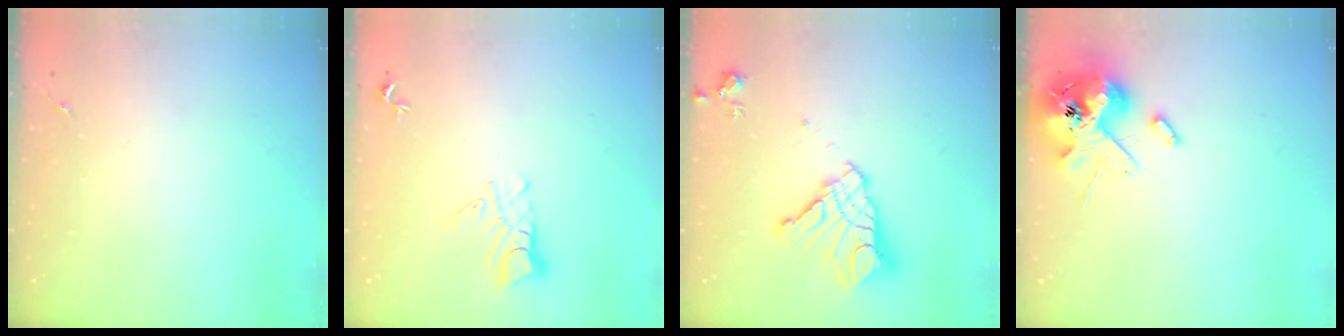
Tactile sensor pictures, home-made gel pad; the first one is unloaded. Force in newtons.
{"total": 6.6, "press": 6.5, "slide": 0.6}
{"total": 15.8, "press": 15.7, "slide": 1.7}
{"total": 14.9, "press": 14.7, "slide": 2.3}